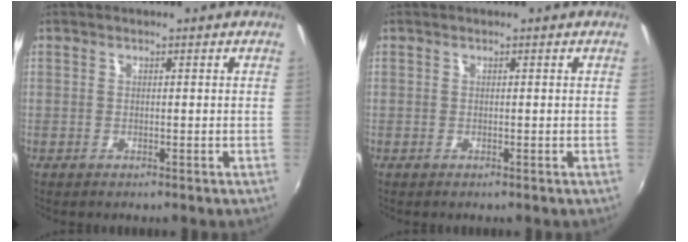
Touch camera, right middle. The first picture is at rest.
{"total": 0.0}